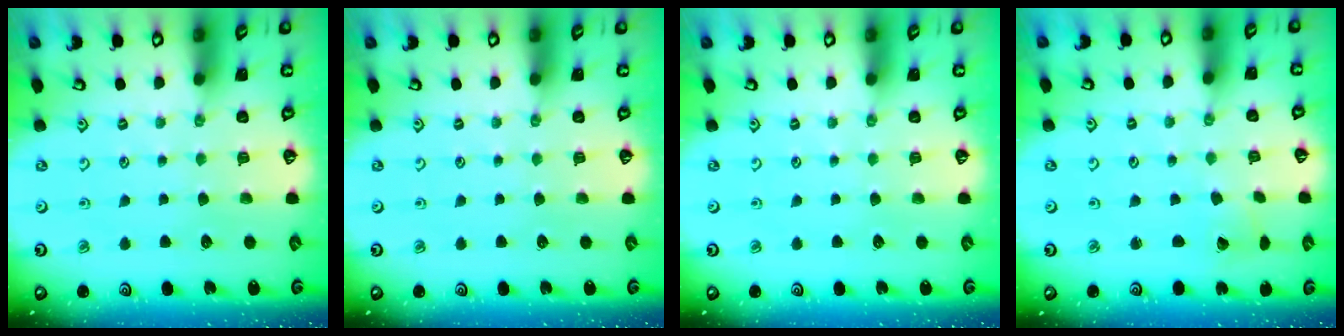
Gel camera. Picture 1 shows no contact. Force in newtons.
{"total": 0.0}
{"total": 0.0}
{"total": 2.0, "press": 2.0, "slide": 0.3}